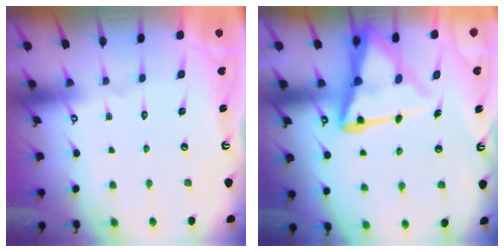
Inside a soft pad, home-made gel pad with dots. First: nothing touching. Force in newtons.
{"total": 14.0, "press": 14.0, "slide": 1.4}